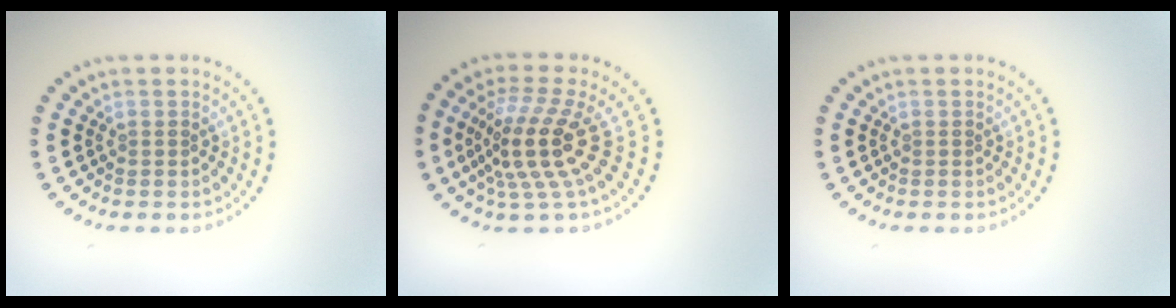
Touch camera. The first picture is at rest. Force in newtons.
{"total": 5.0, "press": 3.6, "slide": 3.4}
{"total": 0.0}